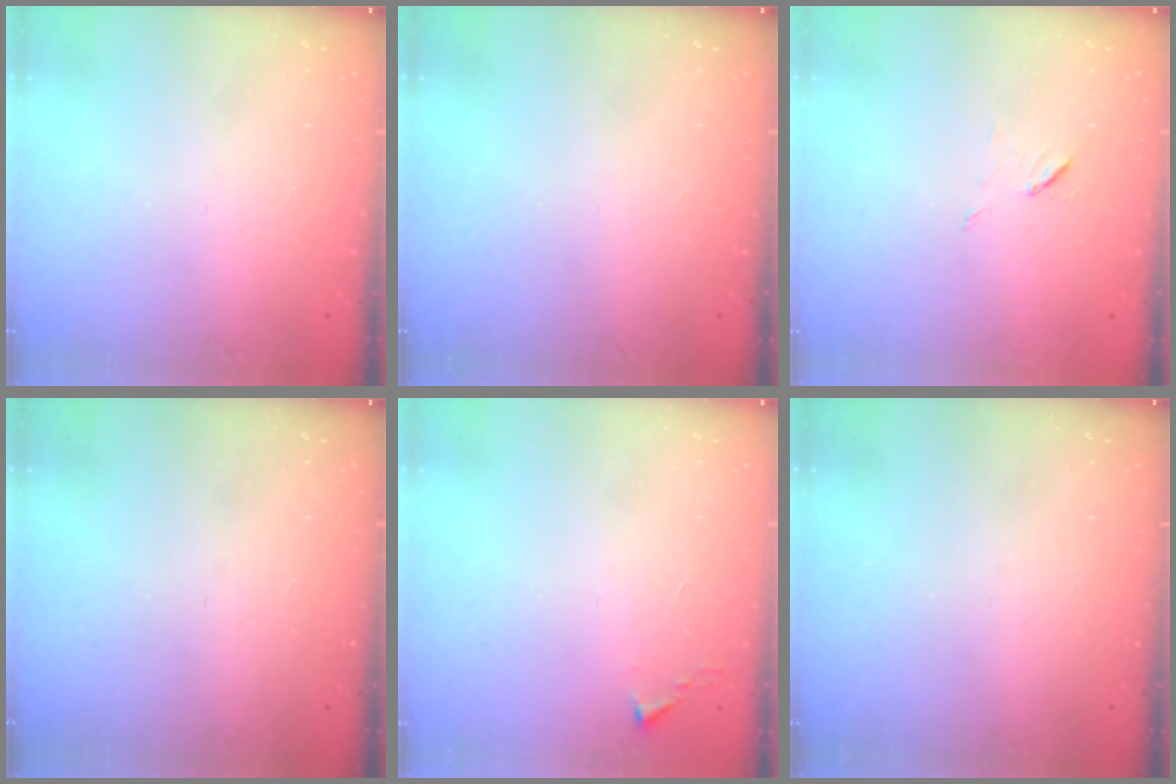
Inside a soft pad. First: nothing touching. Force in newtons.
{"total": 0.0}
{"total": 6.6, "press": 6.3, "slide": 2.0}
{"total": 0.0}
{"total": 1.1, "press": 1.1, "slide": 0.1}
{"total": 0.0}